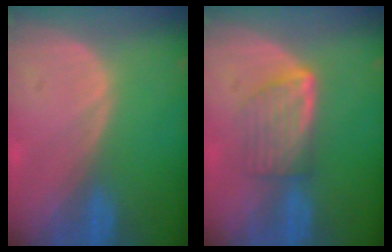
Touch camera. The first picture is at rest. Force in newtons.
{"total": 5.8, "press": 5.3, "slide": 2.3}